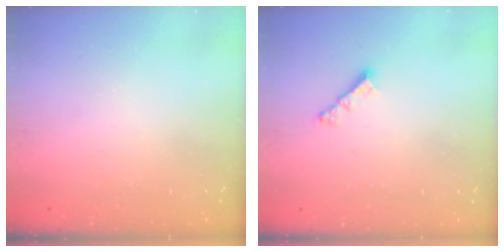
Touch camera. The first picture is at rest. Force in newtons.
{"total": 3.8, "press": 3.8, "slide": 0.2}